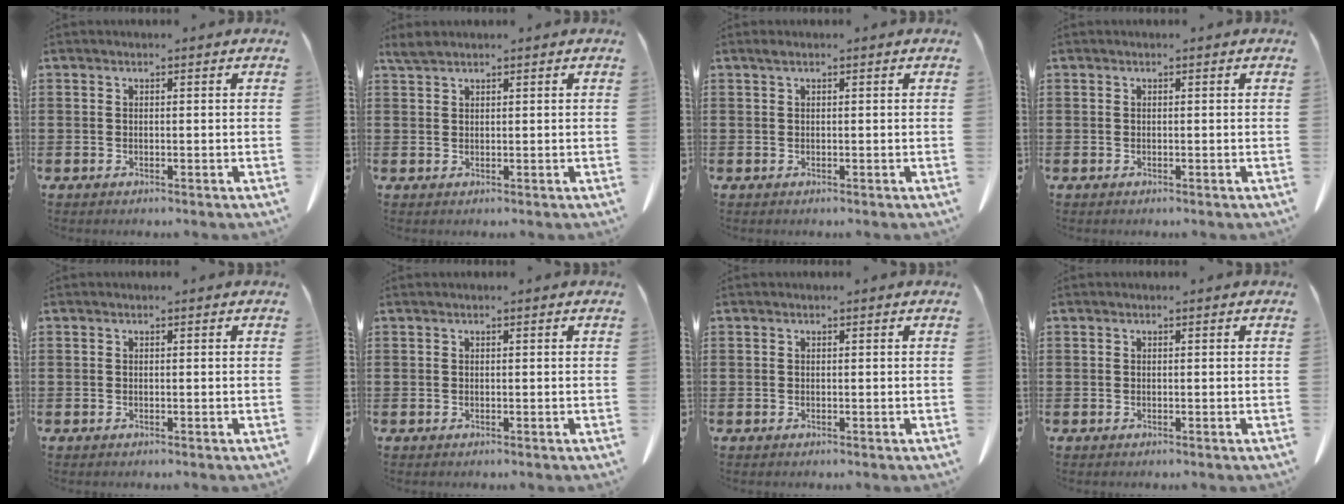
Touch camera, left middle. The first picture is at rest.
{"total": 1.8, "force": [1.5, 0.3, 0.9], "torque": [-0.022, 0.002, 0.028]}
{"total": 0.7, "force": [0.3, 0.1, 0.6], "torque": [-0.012, 0.002, 0.006]}
{"total": 0.0}
{"total": 0.0}
{"total": 0.0}
{"total": 0.0}
{"total": 0.0}